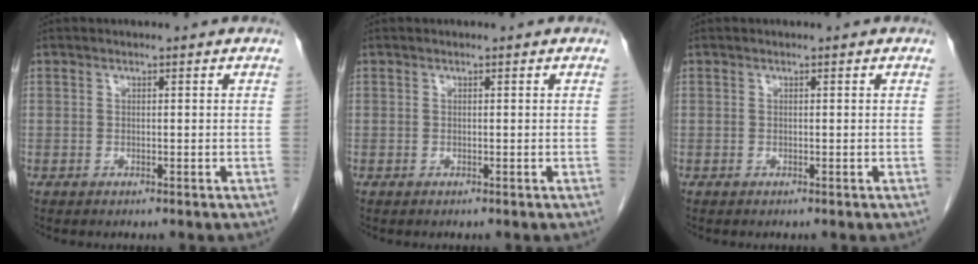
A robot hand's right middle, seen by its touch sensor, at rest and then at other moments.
{"total": 0.0}
{"total": 0.0}